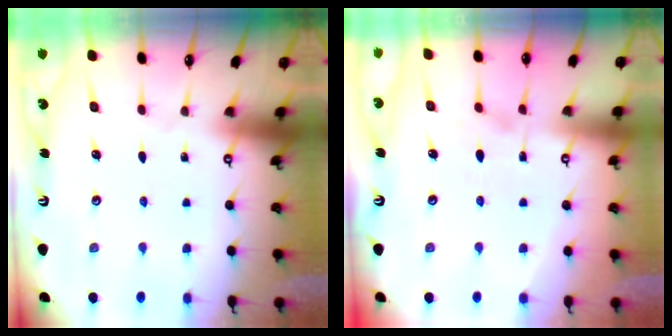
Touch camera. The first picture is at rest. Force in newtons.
{"total": 3.6, "press": 3.5, "slide": 0.9}